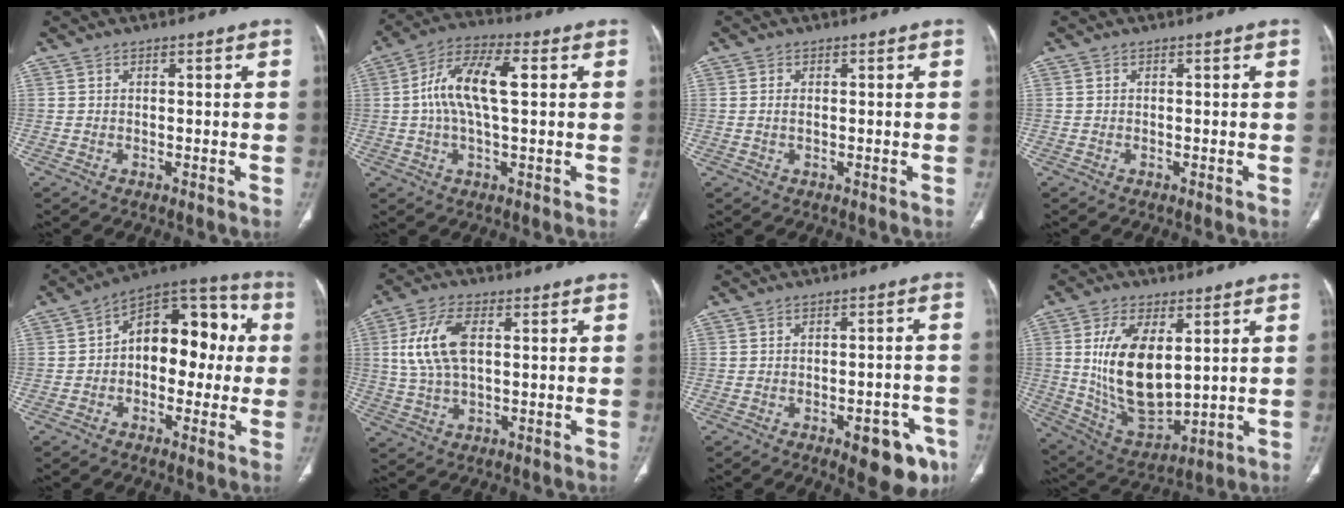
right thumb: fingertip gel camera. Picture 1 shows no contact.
{"total": 11.8, "force": [1.8, 4.5, 10.7], "torque": [-0.218, 0.023, 0.027]}
{"total": 1.1, "force": [0.1, 0.5, 1.0], "torque": [-0.024, 0.002, 0.003]}
{"total": 0.0}
{"total": 15.6, "force": [0.9, 9.8, 12.1], "torque": [-0.121, 0.048, 0.000]}
{"total": 10.3, "force": [1.8, 5.3, 8.6], "torque": [-0.183, 0.008, 0.037]}
{"total": 10.0, "force": [-5.1, 4.0, 7.6], "torque": [-0.065, 0.022, -0.057]}
{"total": 16.4, "force": [3.2, 8.4, 13.8], "torque": [-0.241, -0.026, 0.077]}